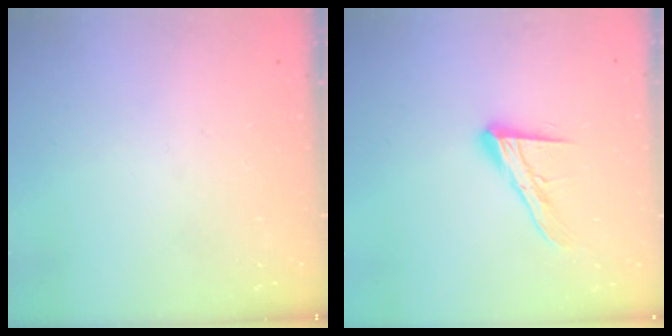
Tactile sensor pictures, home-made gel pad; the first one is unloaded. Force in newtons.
{"total": 13.4, "press": 13.3, "slide": 1.1}